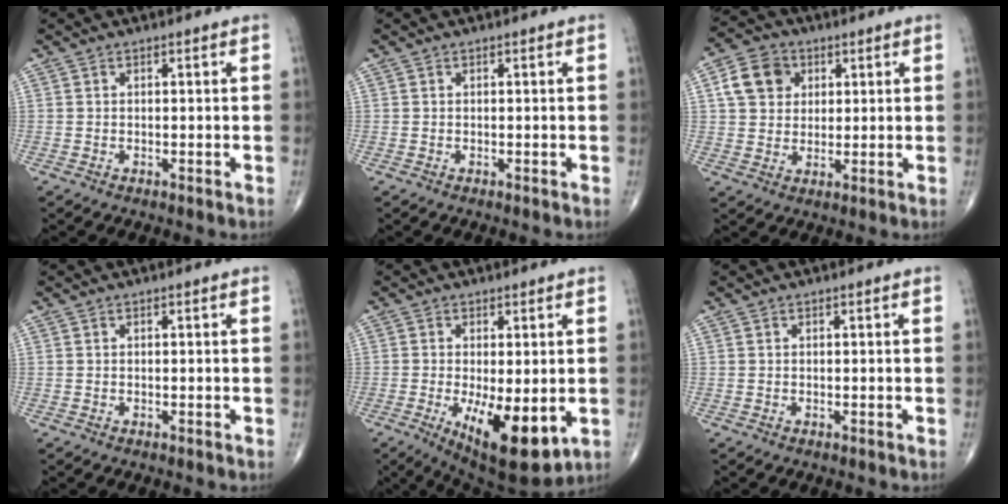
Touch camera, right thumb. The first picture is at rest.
{"total": 0.0}
{"total": 8.4, "force": [2.6, 6.9, 4.0], "torque": [-0.050, 0.000, 0.042]}
{"total": 0.0}
{"total": 13.3, "force": [-3.2, 5.1, 11.8], "torque": [-0.178, -0.025, -0.033]}
{"total": 0.0}